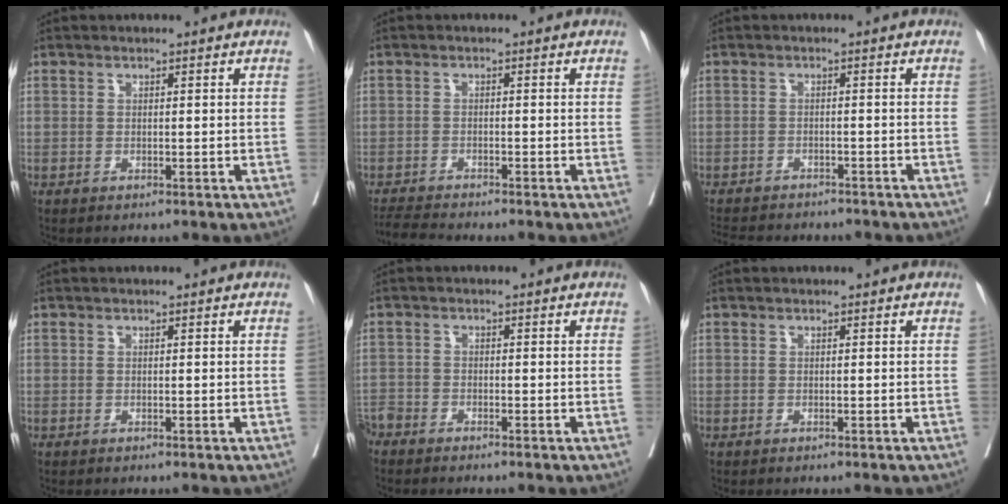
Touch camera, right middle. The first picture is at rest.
{"total": 3.6, "force": [-3.5, -0.7, 0.7], "torque": [-0.012, -0.020, -0.064]}
{"total": 10.7, "force": [-9.5, 3.1, 3.9], "torque": [-0.073, -0.009, -0.123]}
{"total": 0.0}
{"total": 2.9, "force": [-2.8, 0.4, 0.5], "torque": [-0.005, -0.007, -0.058]}
{"total": 0.0}